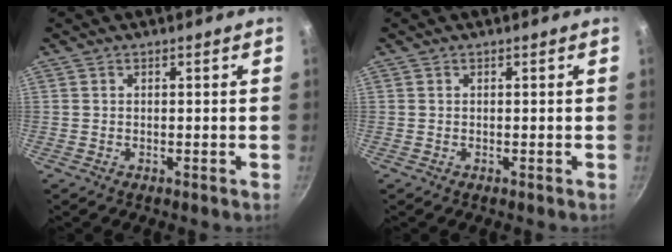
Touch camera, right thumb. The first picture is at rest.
{"total": 0.0}